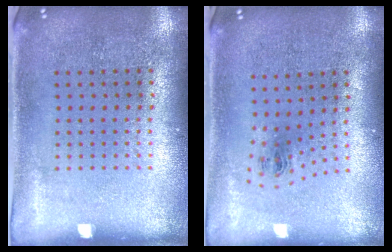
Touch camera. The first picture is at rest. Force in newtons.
{"total": 1.0, "press": 0.4, "slide": 0.9}